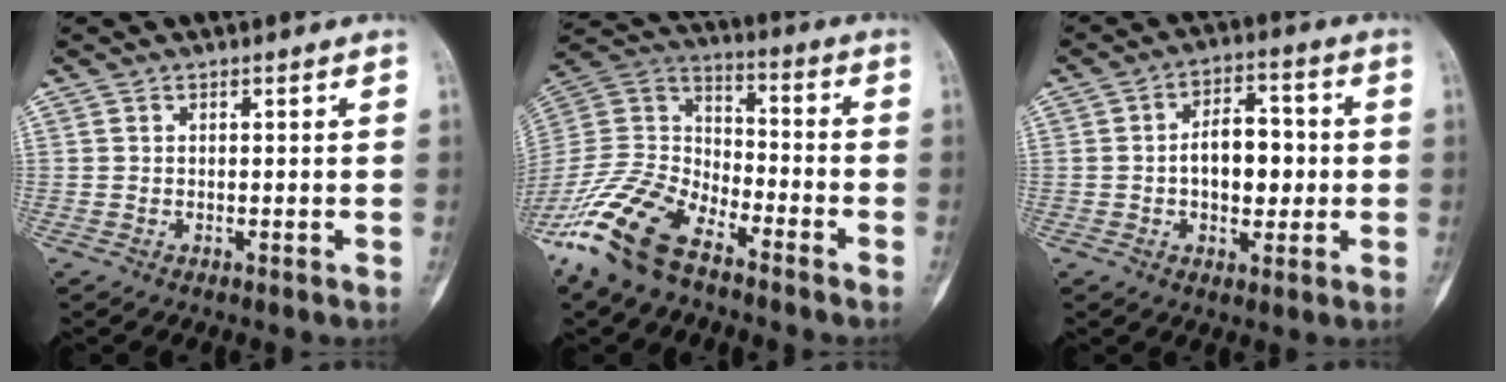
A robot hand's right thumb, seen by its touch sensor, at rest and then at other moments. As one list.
[{"total": 17.5, "force": [-12.1, 7.9, 9.9], "torque": [-0.204, 0.058, -0.236]}, {"total": 9.8, "force": [-0.3, 6.0, 7.7], "torque": [-0.084, 0.019, -0.008]}]